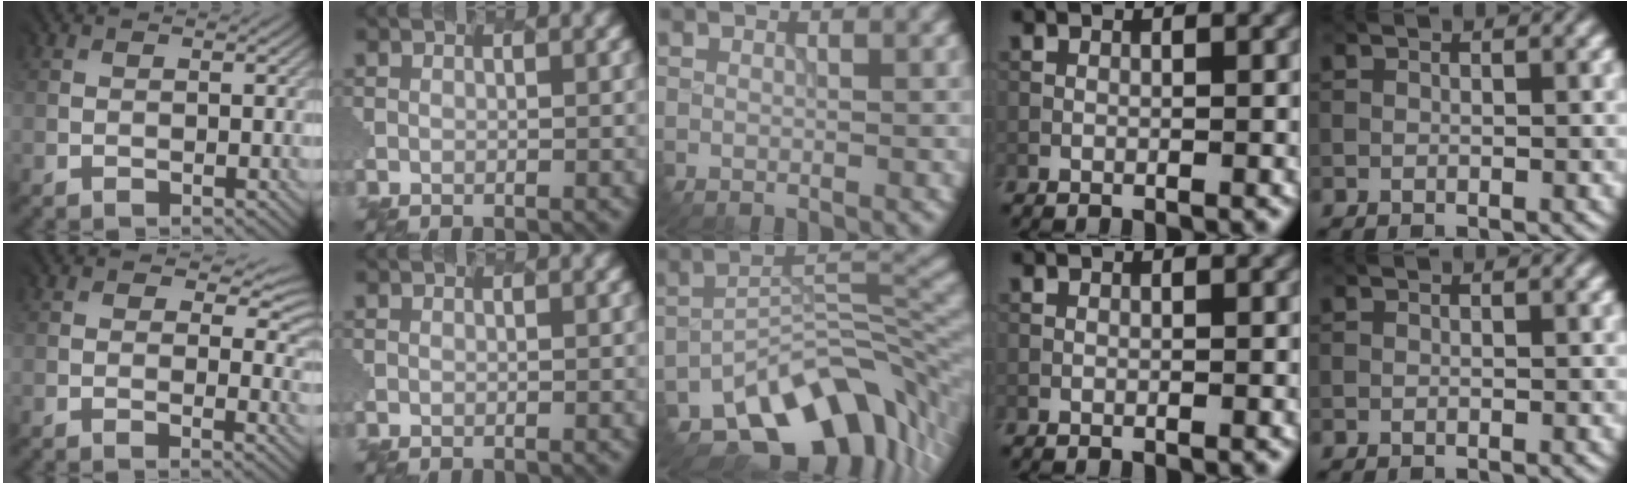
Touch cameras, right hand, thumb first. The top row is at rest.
{"thumb": {"total": 5.4, "force": [1.7, 3.2, 4.0], "torque": [-0.057, -0.007, 0.025]}, "middle": {"total": 11.8, "force": [-7.8, 5.2, 7.2], "torque": [-0.103, 0.001, -0.143]}}